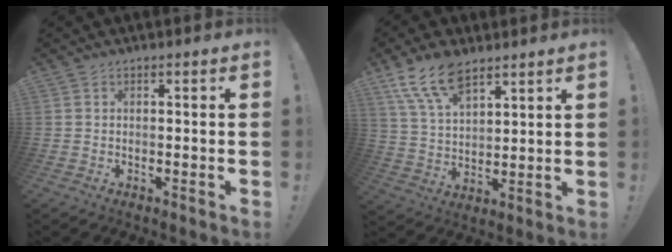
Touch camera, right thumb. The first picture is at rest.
{"total": 12.4, "force": [8.8, 5.6, 6.7], "torque": [-0.129, -0.040, 0.167]}